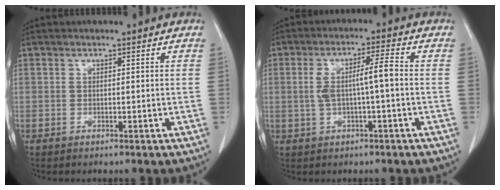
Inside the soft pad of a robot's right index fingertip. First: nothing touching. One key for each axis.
{"total": 5.7, "fx": -0.3, "fy": 0.5, "fz": 5.7, "tx": -0.109, "ty": 0.018, "tz": -0.002}